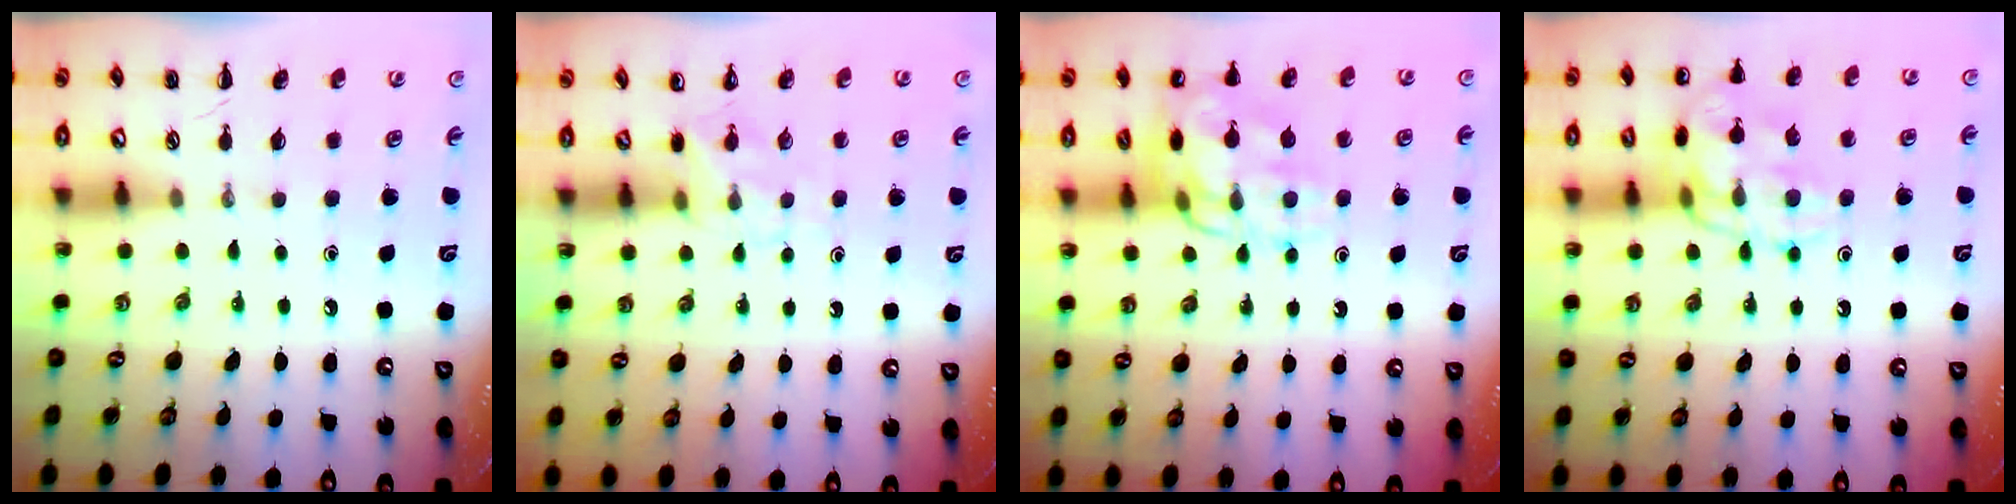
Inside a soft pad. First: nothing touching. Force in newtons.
{"total": 4.8, "press": 4.6, "slide": 1.5}
{"total": 13.5, "press": 13.5, "slide": 1.2}
{"total": 15.6, "press": 15.4, "slide": 2.1}